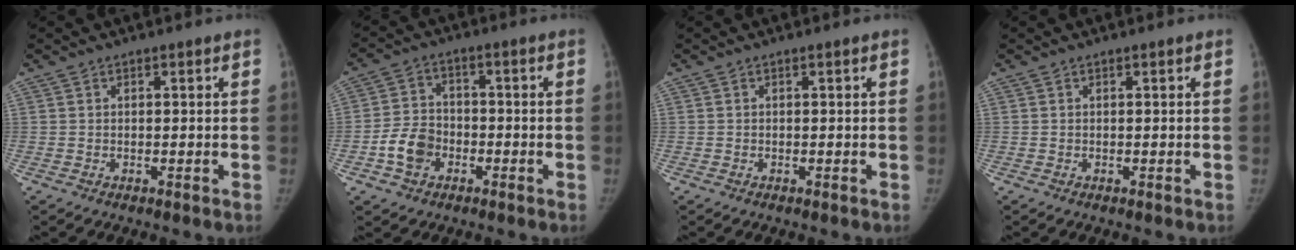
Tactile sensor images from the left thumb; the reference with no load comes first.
{"total": 7.1, "force": [-2.8, 5.5, 3.6], "torque": [-0.052, 0.024, -0.053]}
{"total": 0.0}
{"total": 0.0}